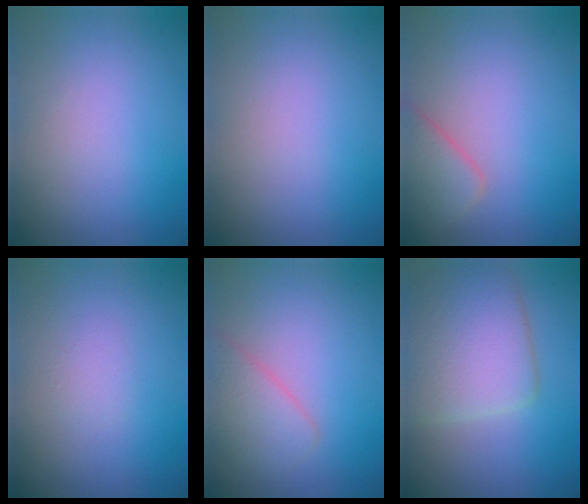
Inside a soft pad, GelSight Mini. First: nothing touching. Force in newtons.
{"total": 0.0}
{"total": 2.8, "press": 2.8, "slide": 0.3}
{"total": 0.7, "press": 0.7, "slide": 0.1}
{"total": 2.6, "press": 2.6, "slide": 0.1}
{"total": 6.3, "press": 6.3, "slide": 0.2}